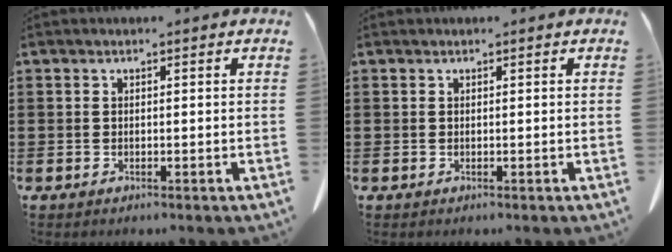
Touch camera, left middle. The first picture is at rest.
{"total": 0.0}